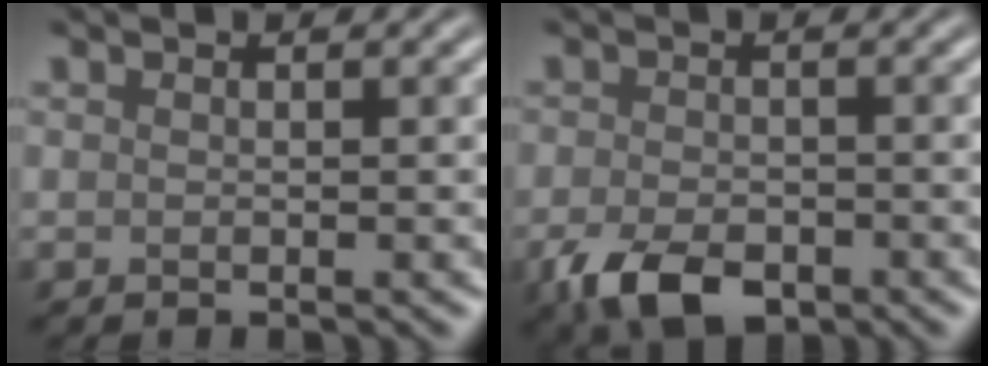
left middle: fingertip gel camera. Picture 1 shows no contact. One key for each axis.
{"total": 4.8, "fx": -3.2, "fy": 2.3, "fz": 2.8, "tx": -0.061, "ty": -0.008, "tz": -0.052}